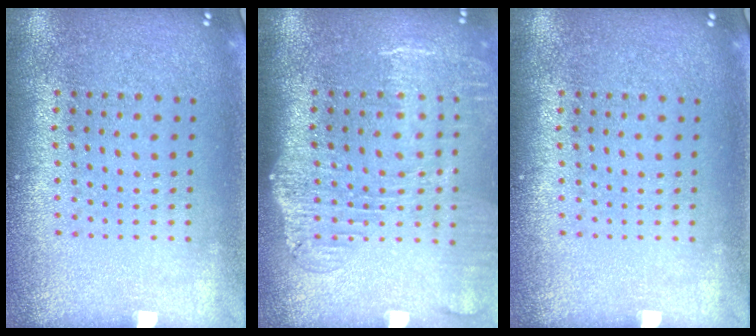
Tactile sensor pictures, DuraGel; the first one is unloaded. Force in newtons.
{"total": 2.1, "press": 1.7, "slide": 1.2}
{"total": 0.0}